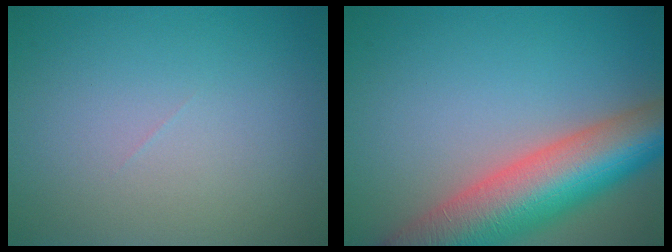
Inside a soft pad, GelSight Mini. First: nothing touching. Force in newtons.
{"total": 11.6, "press": 11.6, "slide": 0.4}